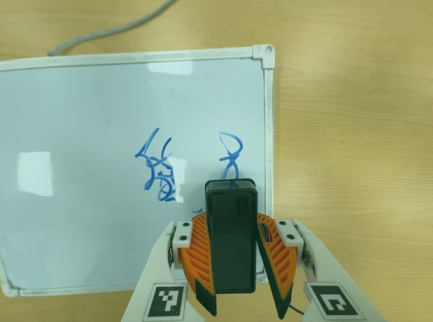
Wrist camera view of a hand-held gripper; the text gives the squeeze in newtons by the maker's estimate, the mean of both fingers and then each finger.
{"total": 8.6, "left": 8.8, "right": 8.4}